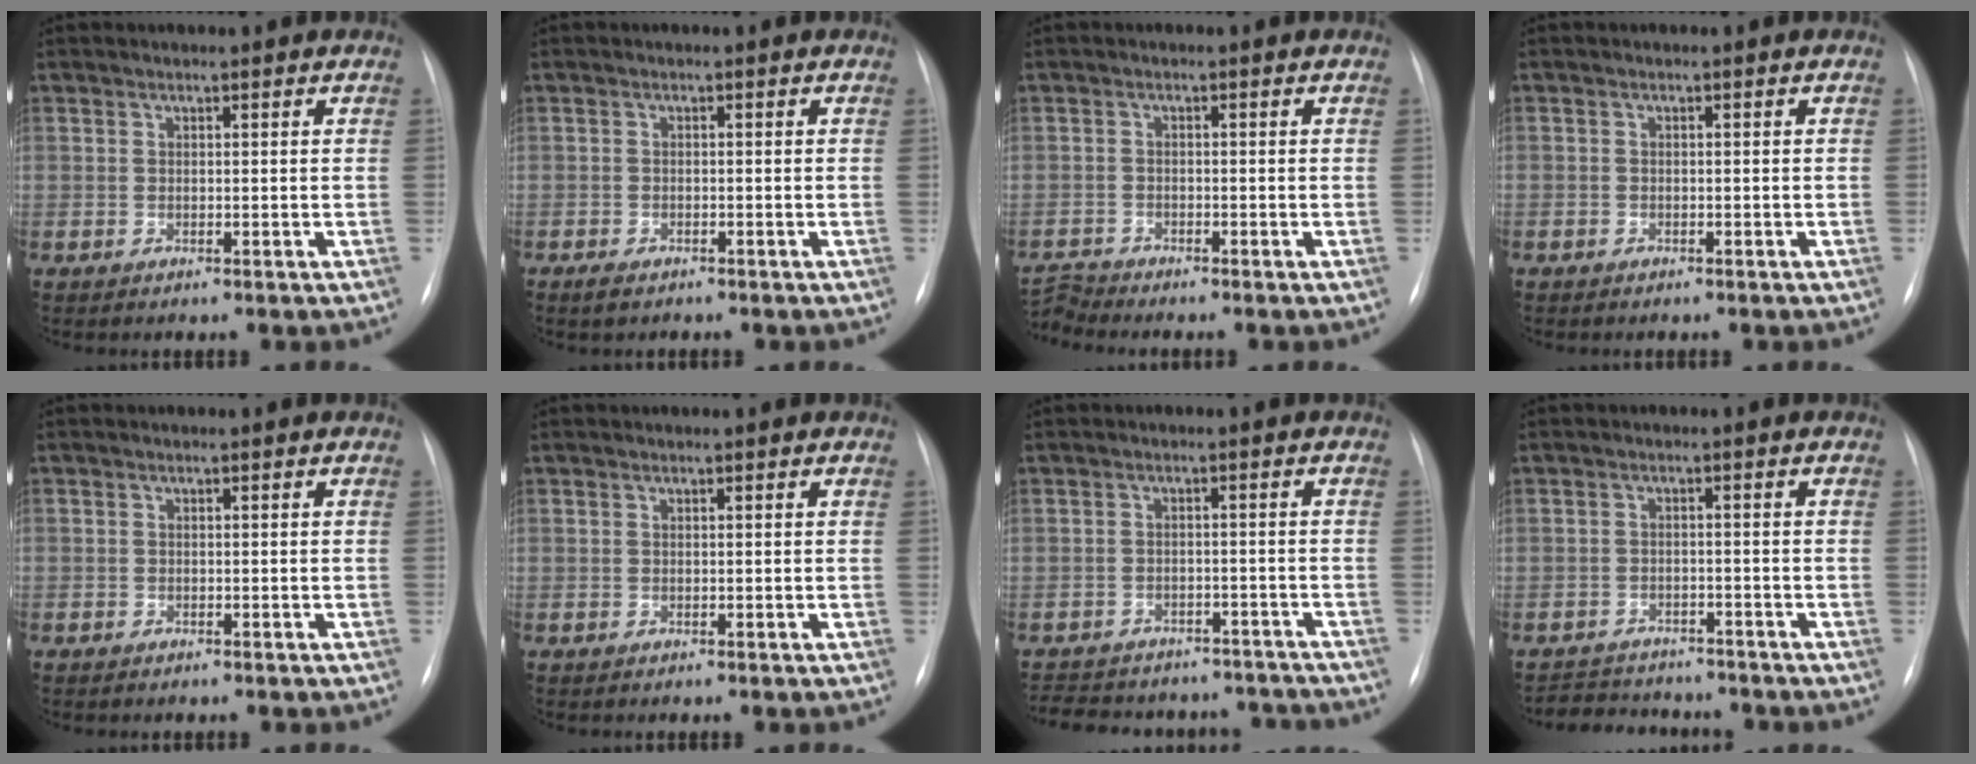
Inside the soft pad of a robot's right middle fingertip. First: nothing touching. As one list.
[{"total": 1.6, "force": [-1.2, 0.8, 0.7], "torque": [-0.021, -0.001, -0.017]}, {"total": 3.2, "force": [-3.0, -1.0, -0.7], "torque": [0.006, -0.018, -0.055]}, {"total": 0.7, "force": [-0.5, 0.5, 0.0], "torque": [-0.001, 0.003, -0.008]}, {"total": 0.8, "force": [-0.6, 0.6, 0.0], "torque": [-0.007, 0.003, -0.011]}, {"total": 0.0}, {"total": 19.3, "force": [-17.1, 7.1, 5.5], "torque": [-0.144, 0.005, -0.209]}, {"total": 7.8, "force": [-7.3, 2.6, 1.3], "torque": [-0.021, 0.006, -0.099]}]